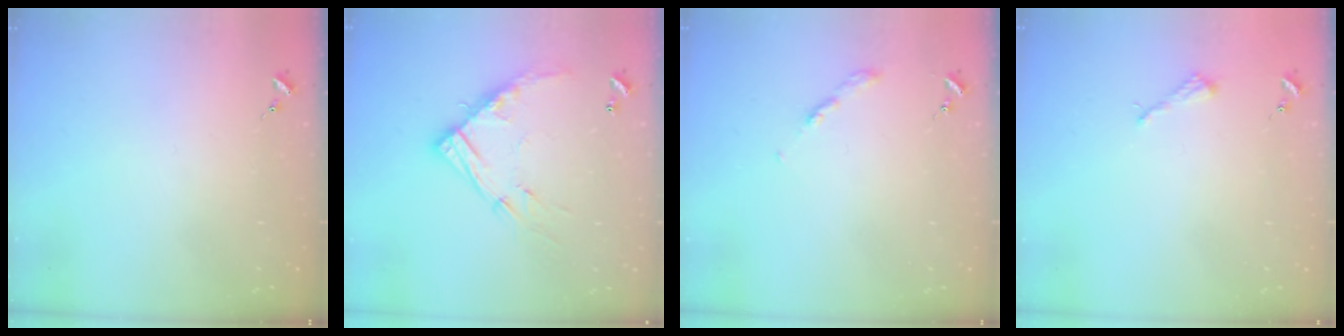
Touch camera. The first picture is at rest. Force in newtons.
{"total": 13.8, "press": 13.8, "slide": 1.0}
{"total": 2.7, "press": 2.6, "slide": 0.3}
{"total": 2.6, "press": 2.6, "slide": 0.3}